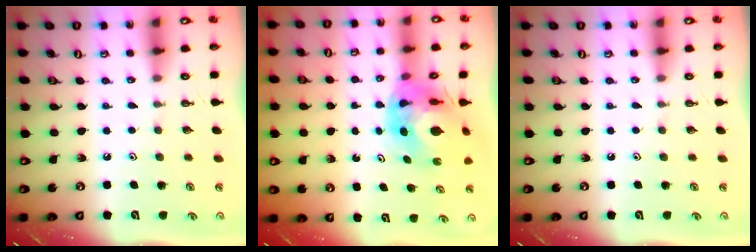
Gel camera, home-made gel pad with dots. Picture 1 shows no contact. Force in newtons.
{"total": 10.9, "press": 10.8, "slide": 1.4}
{"total": 0.0}